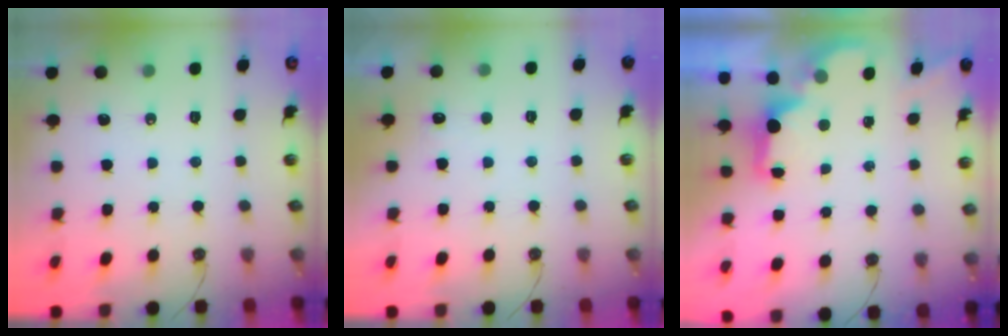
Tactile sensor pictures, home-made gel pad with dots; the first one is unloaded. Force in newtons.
{"total": 2.5, "press": 2.3, "slide": 1.0}
{"total": 2.0, "press": 1.9, "slide": 0.8}